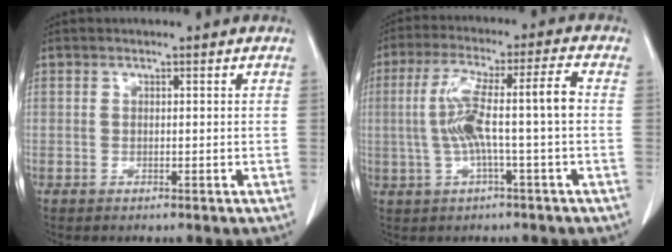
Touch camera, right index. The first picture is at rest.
{"total": 9.8, "force": [-0.6, 0.0, 9.8], "torque": [-0.190, 0.030, -0.011]}